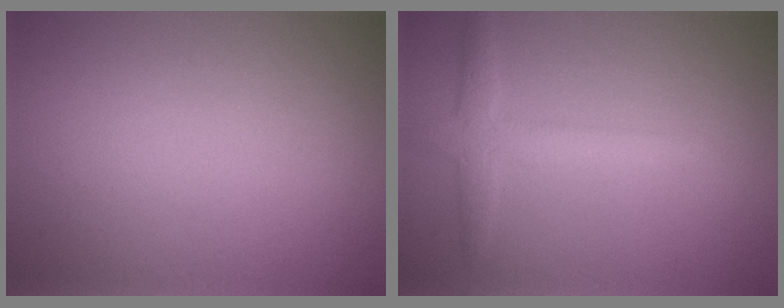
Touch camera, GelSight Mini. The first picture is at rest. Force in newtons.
{"total": 2.8, "press": 2.8, "slide": 0.1}